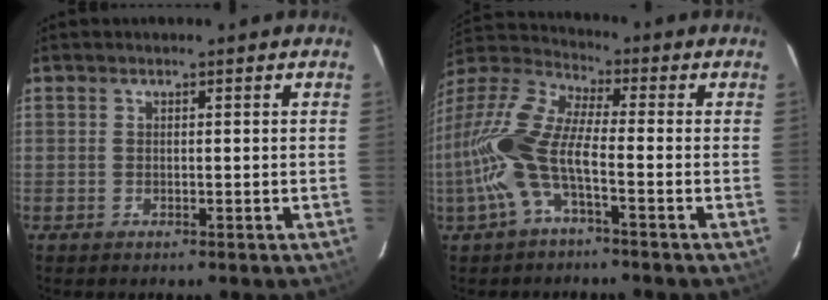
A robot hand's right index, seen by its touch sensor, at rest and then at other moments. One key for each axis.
{"total": 14.3, "fx": -3.7, "fy": 4.4, "fz": 13.1, "tx": -0.278, "ty": 0.002, "tz": -0.080}